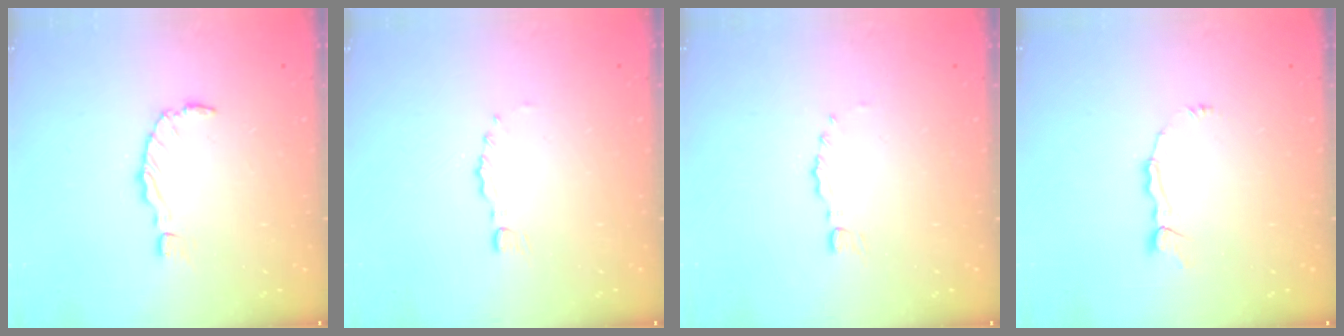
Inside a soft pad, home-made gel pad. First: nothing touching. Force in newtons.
{"total": 0.0}
{"total": 0.0}
{"total": 3.3, "press": 3.3, "slide": 0.2}